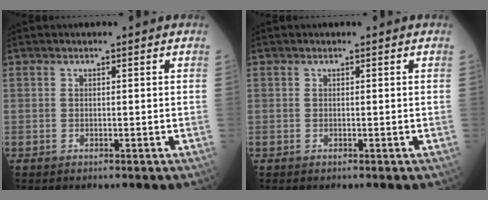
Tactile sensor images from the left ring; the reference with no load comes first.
{"total": 0.0}